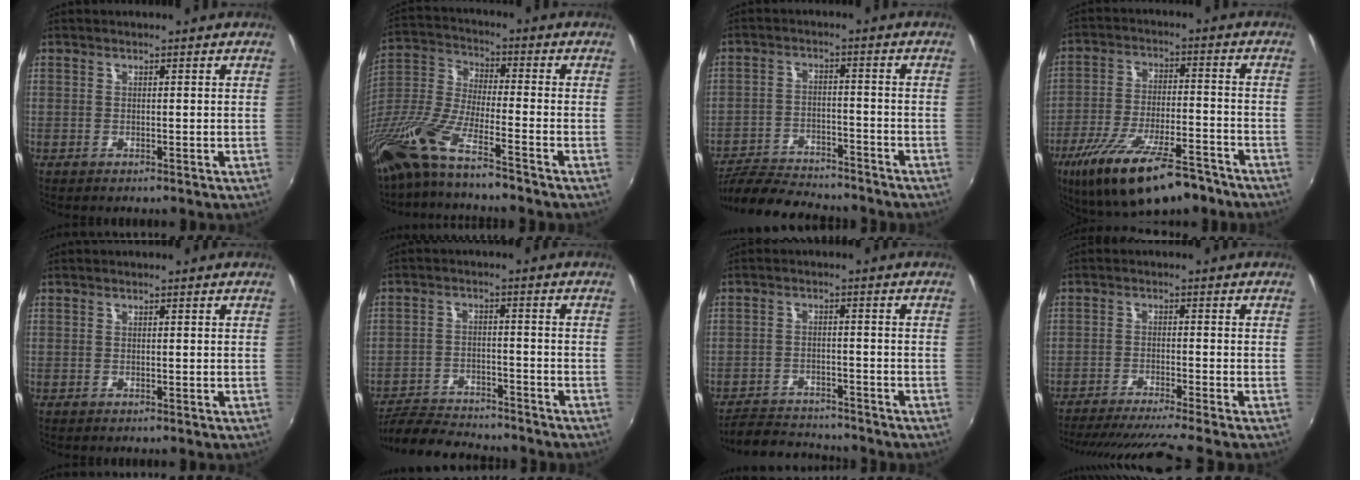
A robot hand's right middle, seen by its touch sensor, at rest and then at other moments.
{"total": 13.5, "force": [-10.1, 0.7, 8.8], "torque": [-0.189, -0.024, -0.202]}
{"total": 14.0, "force": [-12.6, 3.4, 5.0], "torque": [-0.121, -0.007, -0.196]}
{"total": 18.9, "force": [-13.0, 6.0, 12.3], "torque": [-0.233, -0.037, -0.210]}
{"total": 0.0}
{"total": 12.3, "force": [-11.2, 3.1, 4.1], "torque": [-0.109, -0.005, -0.176]}
{"total": 9.1, "force": [-8.6, 2.1, 2.1], "torque": [-0.068, 0.003, -0.136]}
{"total": 12.9, "force": [-11.3, -1.2, 6.1], "torque": [-0.124, -0.023, -0.178]}